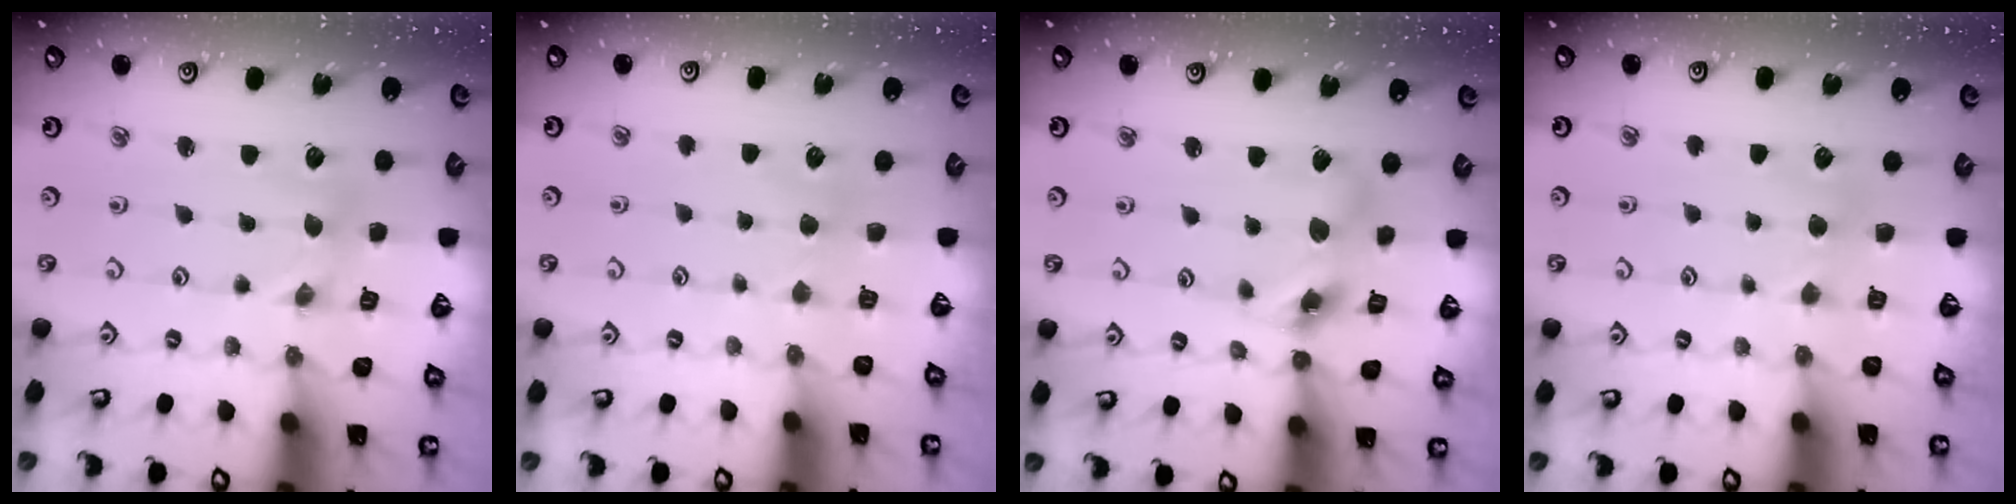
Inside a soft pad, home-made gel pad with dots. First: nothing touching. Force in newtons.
{"total": 2.3, "press": 2.2, "slide": 0.3}
{"total": 12.1, "press": 12.1, "slide": 1.4}
{"total": 3.0, "press": 3.0, "slide": 0.2}